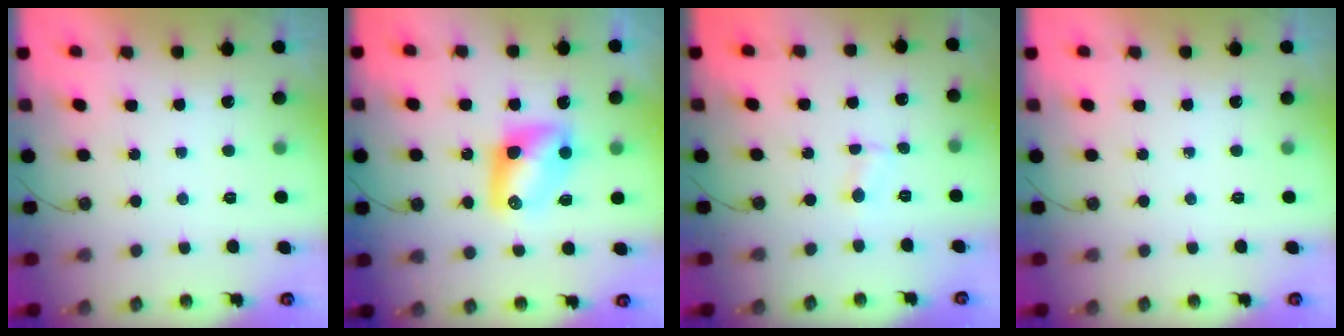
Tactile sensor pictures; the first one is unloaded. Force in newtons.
{"total": 9.3, "press": 9.3, "slide": 0.4}
{"total": 1.1, "press": 1.0, "slide": 0.3}
{"total": 0.0}